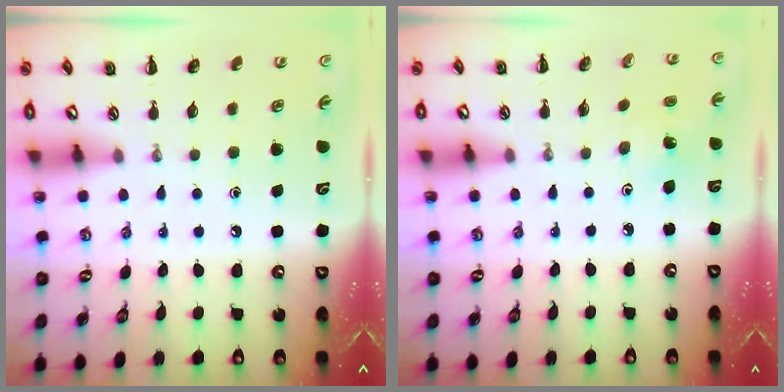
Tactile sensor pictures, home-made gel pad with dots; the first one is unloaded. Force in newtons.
{"total": 3.0, "press": 2.9, "slide": 0.9}